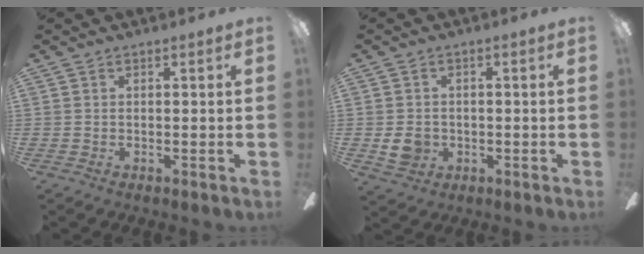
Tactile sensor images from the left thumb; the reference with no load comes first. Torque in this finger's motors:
{"motor_torque": [-0.35, 0.75, 0.14, -0.22, 0.00]}